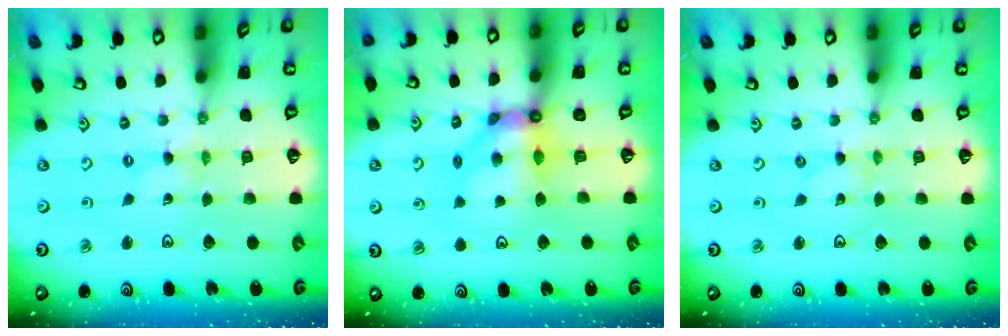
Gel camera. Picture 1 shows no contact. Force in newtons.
{"total": 9.0, "press": 9.0, "slide": 1.1}
{"total": 0.0}